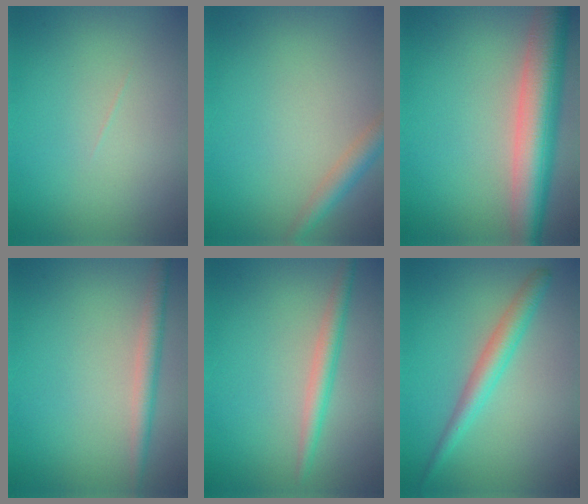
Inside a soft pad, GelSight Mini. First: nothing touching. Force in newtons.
{"total": 2.4, "press": 2.4, "slide": 0.1}
{"total": 8.1, "press": 8.1, "slide": 0.4}
{"total": 2.2, "press": 2.2, "slide": 0.0}
{"total": 2.3, "press": 2.3, "slide": 0.1}
{"total": 2.9, "press": 2.9, "slide": 0.0}